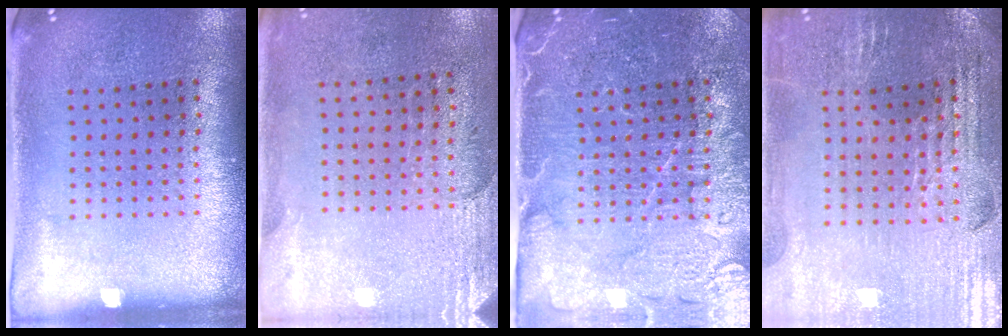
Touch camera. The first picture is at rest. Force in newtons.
{"total": 2.8, "press": 2.4, "slide": 1.4}
{"total": 4.6, "press": 4.4, "slide": 1.5}
{"total": 2.9, "press": 2.9, "slide": 0.5}